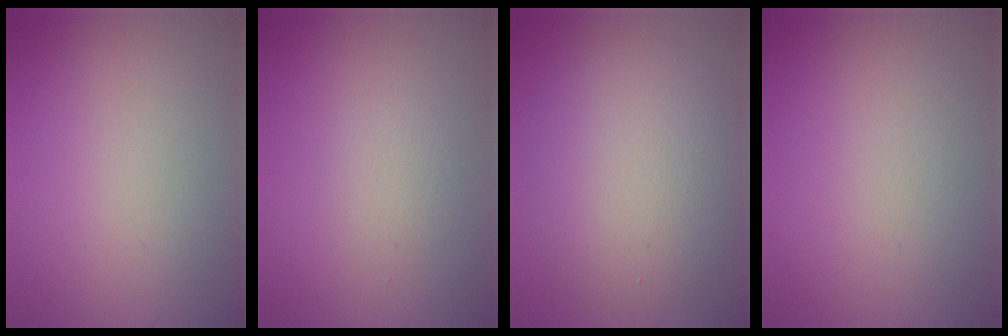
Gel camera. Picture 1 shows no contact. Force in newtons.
{"total": 1.3, "press": 1.3, "slide": 0.0}
{"total": 7.3, "press": 7.3, "slide": 0.5}
{"total": 0.0}